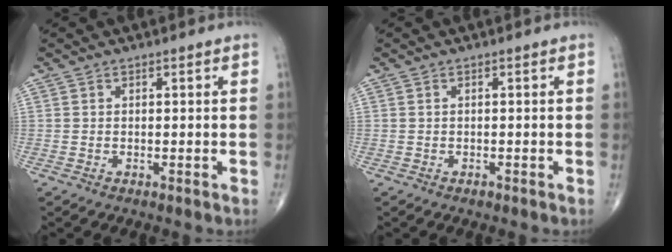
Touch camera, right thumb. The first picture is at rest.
{"total": 0.7, "force": [-0.4, 0.3, 0.4], "torque": [-0.004, 0.000, -0.007]}